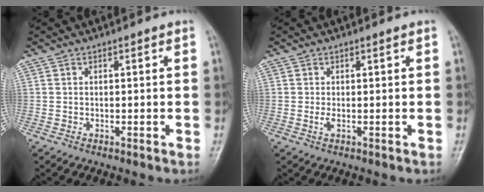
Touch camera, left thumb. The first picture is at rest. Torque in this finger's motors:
{"motor_torque": [-0.02, -0.04, 0.06, -0.05, -0.01]}